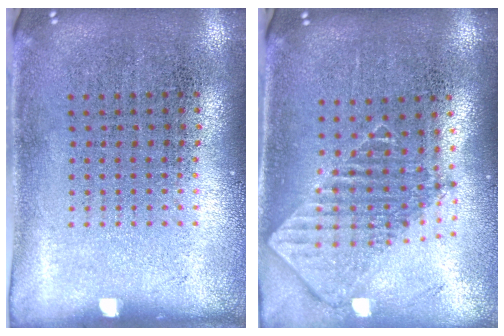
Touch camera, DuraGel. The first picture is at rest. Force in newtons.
{"total": 2.1, "press": 1.6, "slide": 1.3}